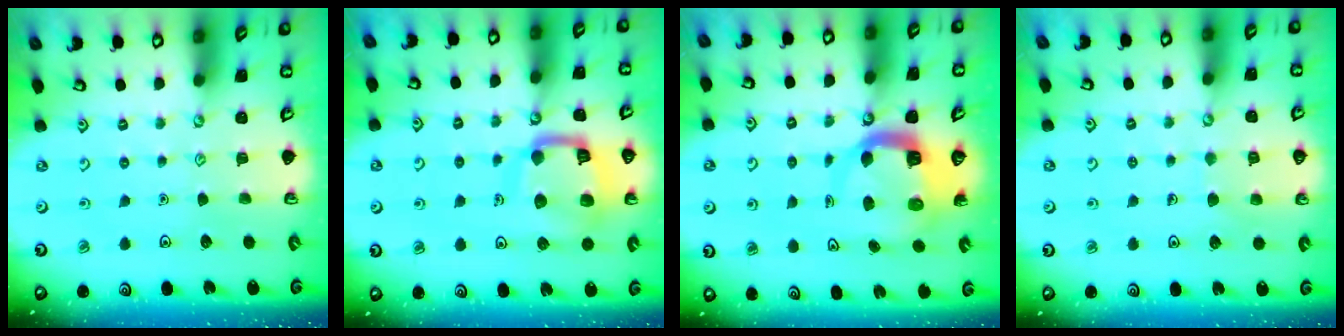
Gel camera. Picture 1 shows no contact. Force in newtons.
{"total": 14.8, "press": 14.7, "slide": 1.6}
{"total": 8.0, "press": 7.9, "slide": 1.0}
{"total": 5.3, "press": 5.2, "slide": 0.4}